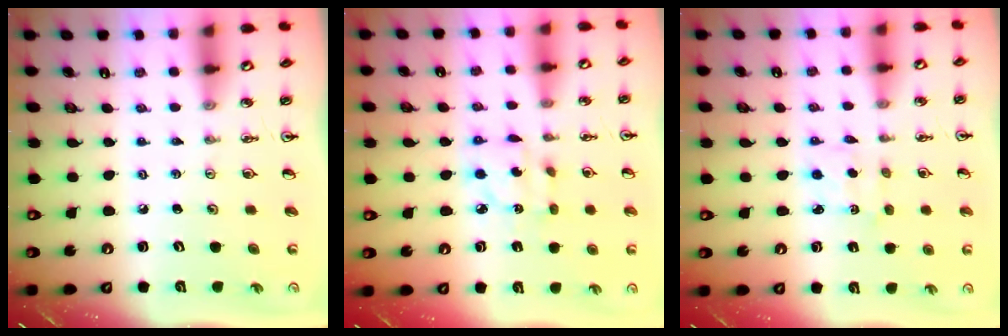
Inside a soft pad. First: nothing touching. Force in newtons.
{"total": 5.9, "press": 5.9, "slide": 0.2}
{"total": 2.8, "press": 2.7, "slide": 0.6}